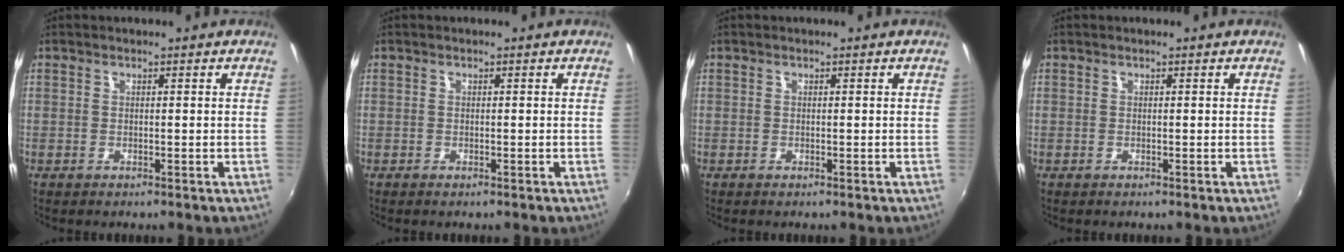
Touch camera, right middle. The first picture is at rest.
{"total": 0.7, "force": [0.6, -0.1, -0.2], "torque": [0.004, -0.001, 0.008]}
{"total": 0.0}
{"total": 0.0}